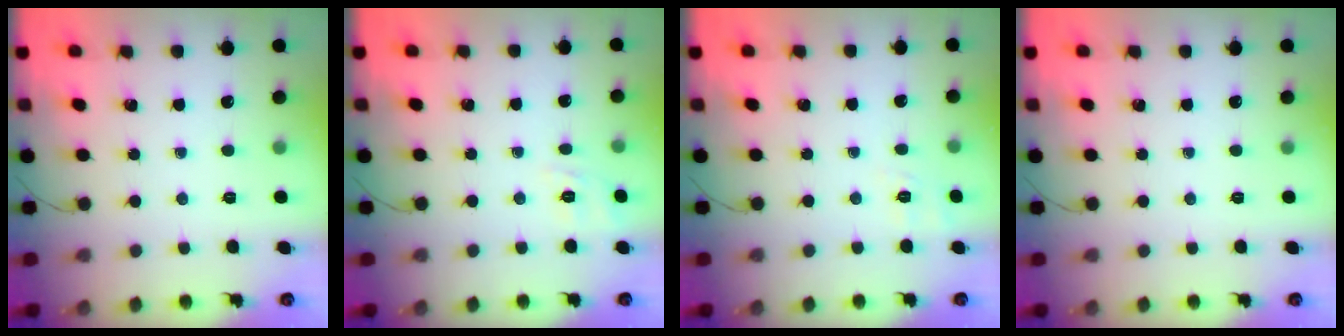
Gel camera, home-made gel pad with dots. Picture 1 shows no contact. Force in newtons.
{"total": 2.0, "press": 0.4, "slide": 1.9}
{"total": 2.0, "press": 0.7, "slide": 1.9}
{"total": 0.0}